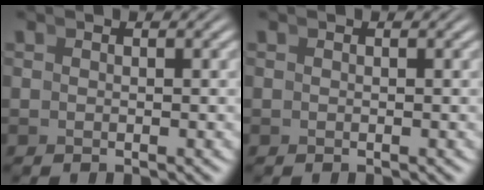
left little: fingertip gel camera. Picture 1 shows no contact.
{"total": 0.0}